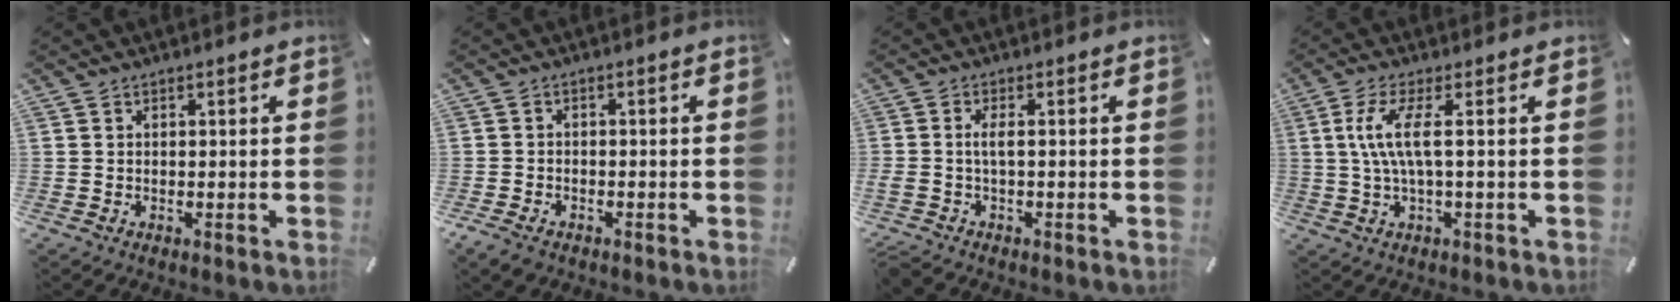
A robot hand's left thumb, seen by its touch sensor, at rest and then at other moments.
{"total": 2.8, "force": [-1.9, 1.7, 1.1], "torque": [-0.032, 0.004, -0.041]}
{"total": 3.2, "force": [-0.9, 0.9, 3.0], "torque": [-0.077, -0.003, -0.023]}
{"total": 7.8, "force": [0.8, 1.2, 7.7], "torque": [-0.159, -0.007, 0.009]}